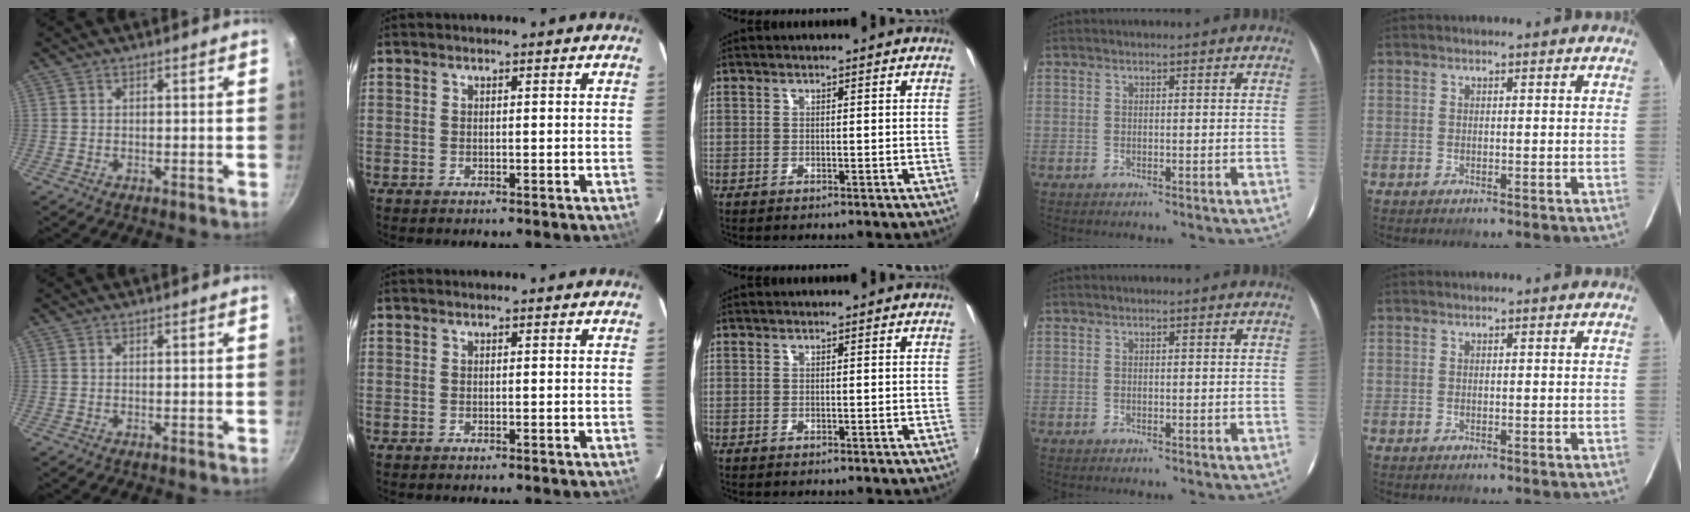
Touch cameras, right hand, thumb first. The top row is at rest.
{}